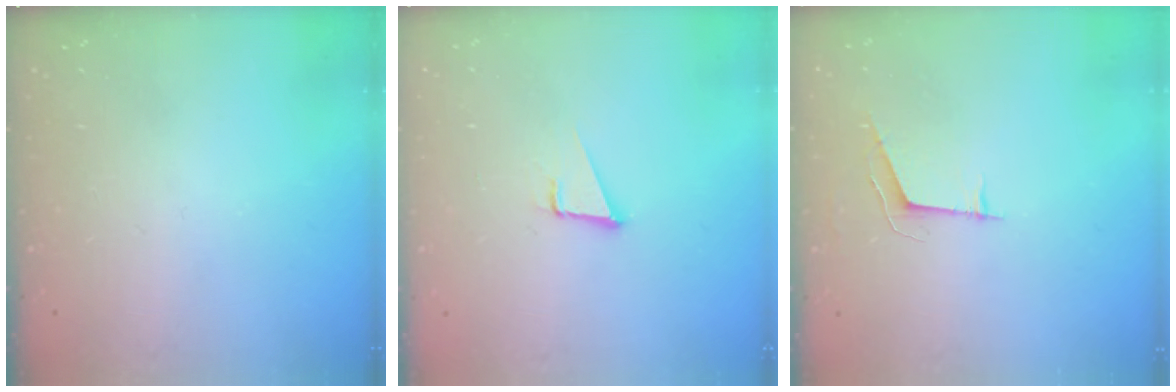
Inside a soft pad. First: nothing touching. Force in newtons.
{"total": 3.6, "press": 2.8, "slide": 2.3}
{"total": 5.4, "press": 4.9, "slide": 2.4}